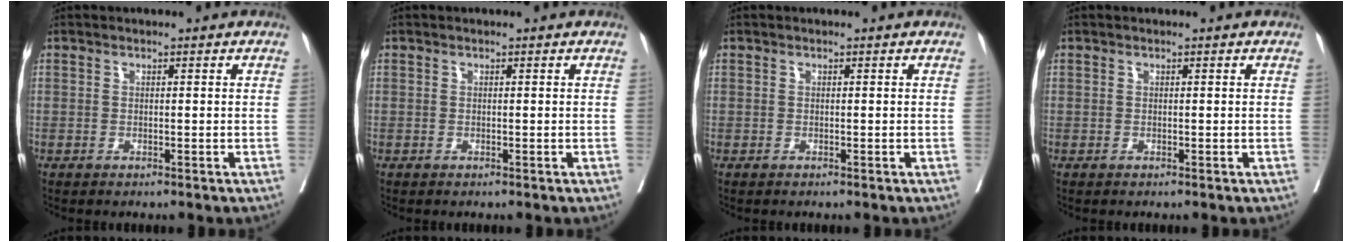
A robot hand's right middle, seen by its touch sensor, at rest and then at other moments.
{"total": 0.0}
{"total": 0.0}
{"total": 0.0}